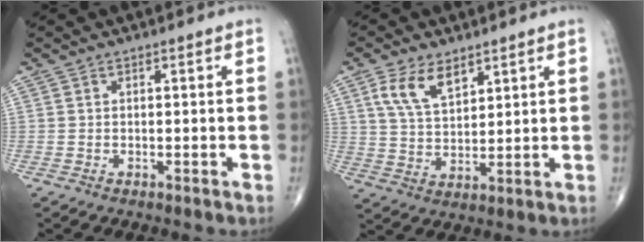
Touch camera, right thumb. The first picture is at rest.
{"total": 8.1, "force": [4.5, 4.1, 5.3], "torque": [-0.088, -0.020, 0.092]}